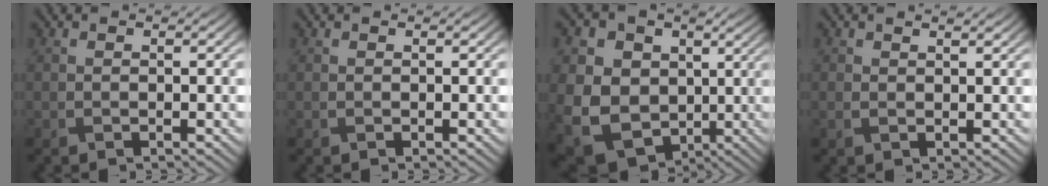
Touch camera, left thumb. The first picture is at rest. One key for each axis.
{"total": 0.0}
{"total": 16.9, "fx": 2.4, "fy": 14.3, "fz": 8.8, "tx": -0.249, "ty": 0.012, "tz": 0.047}
{"total": 1.1, "fx": 0.8, "fy": 0.5, "fz": 0.6, "tx": -0.017, "ty": -0.002, "tz": 0.018}